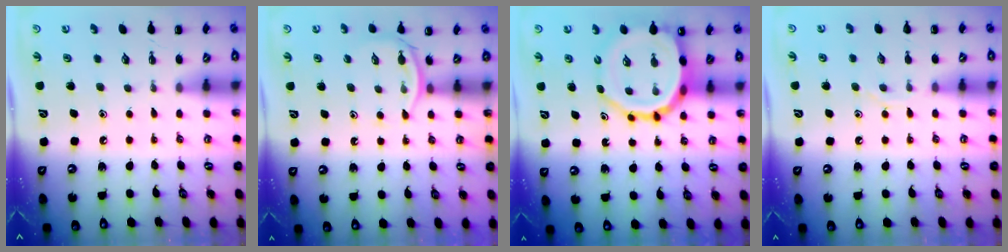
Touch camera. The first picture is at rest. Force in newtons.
{"total": 4.3, "press": 4.1, "slide": 1.1}
{"total": 13.1, "press": 12.6, "slide": 3.4}
{"total": 7.2, "press": 7.1, "slide": 1.1}